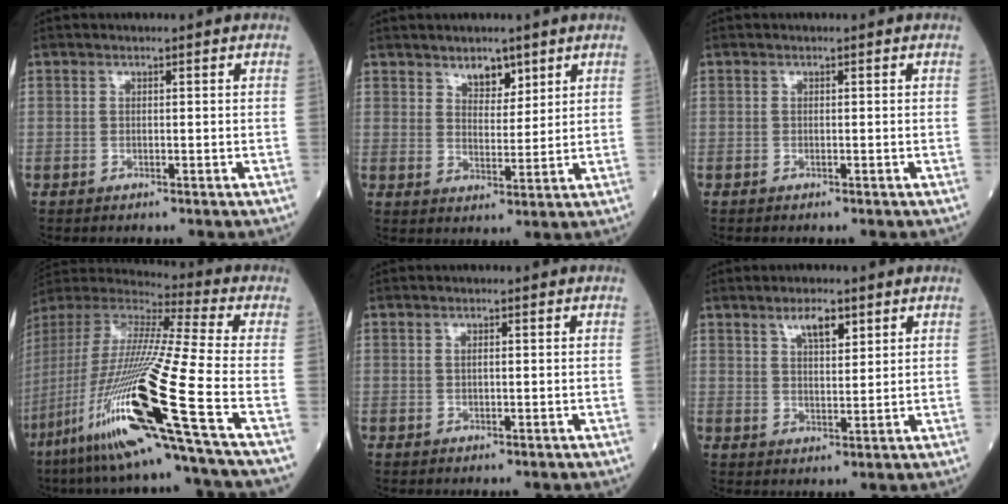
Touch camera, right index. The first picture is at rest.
{"total": 4.2, "force": [3.0, 2.1, 2.1], "torque": [-0.028, -0.003, 0.052]}
{"total": 0.0}
{"total": 26.7, "force": [-11.7, -1.0, 24.0], "torque": [-0.486, -0.060, -0.223]}
{"total": 0.7, "force": [0.2, 0.2, 0.7], "torque": [-0.014, 0.000, 0.003]}
{"total": 4.5, "force": [2.8, 1.4, 3.2], "torque": [-0.059, 0.001, 0.049]}